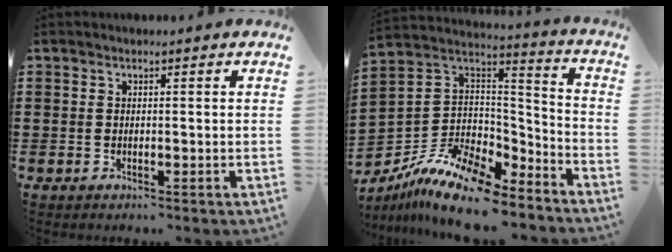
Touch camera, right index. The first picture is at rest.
{"total": 12.1, "force": [-9.2, 4.9, 6.1], "torque": [-0.132, 0.020, -0.175]}